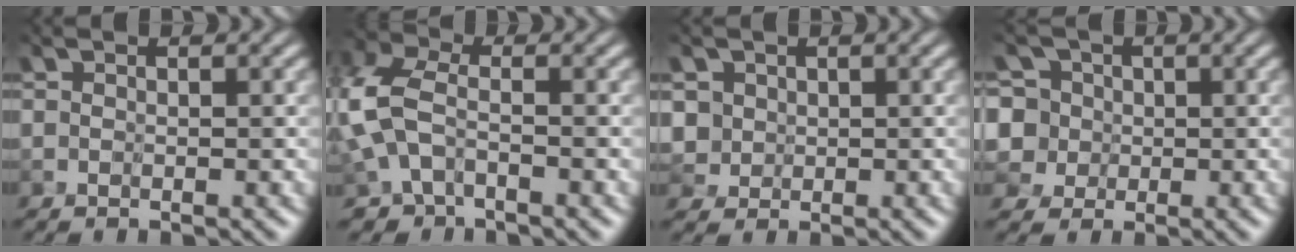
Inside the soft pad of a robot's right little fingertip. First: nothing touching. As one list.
[{"total": 5.7, "force": [-2.1, 3.6, 3.8], "torque": [-0.108, -0.003, -0.042]}, {"total": 3.8, "force": [0.8, 3.5, 1.4], "torque": [-0.033, 0.016, -0.001]}, {"total": 5.1, "force": [-0.4, 5.0, 0.9], "torque": [-0.049, 0.029, -0.035]}]